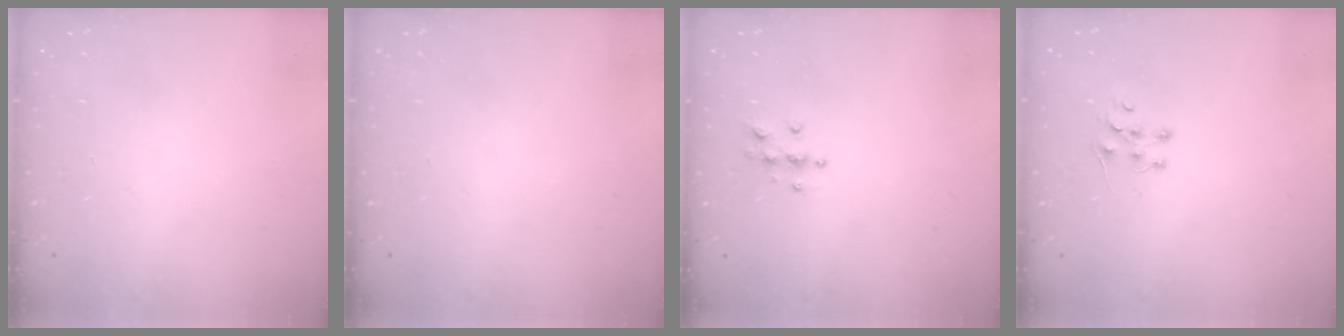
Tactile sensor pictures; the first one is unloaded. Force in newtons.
{"total": 0.0}
{"total": 3.8, "press": 3.8, "slide": 0.5}
{"total": 4.7, "press": 4.7, "slide": 0.3}